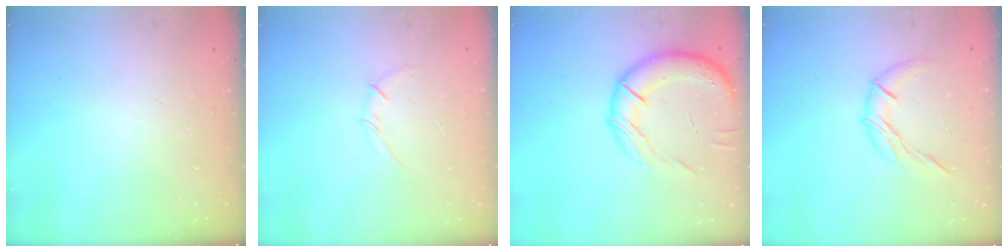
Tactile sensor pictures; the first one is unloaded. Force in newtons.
{"total": 2.7, "press": 2.6, "slide": 0.6}
{"total": 17.5, "press": 17.0, "slide": 4.4}
{"total": 8.9, "press": 8.9, "slide": 0.3}